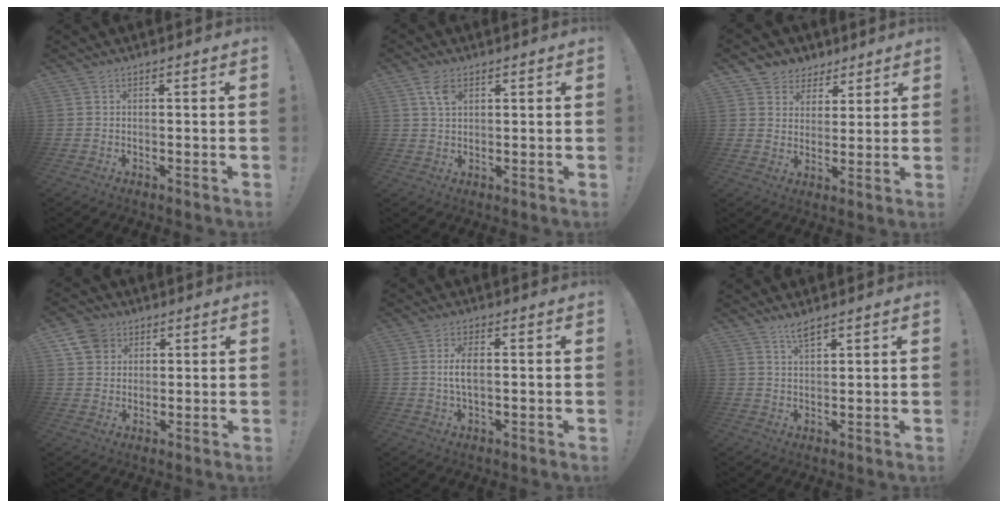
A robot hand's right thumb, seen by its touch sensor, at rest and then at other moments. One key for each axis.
{"total": 4.7, "fx": 2.4, "fy": 2.7, "fz": 3.0, "tx": -0.053, "ty": -0.003, "tz": 0.044}
{"total": 6.5, "fx": 3.7, "fy": 5.4, "fz": 0.4, "tx": -0.002, "ty": -0.028, "tz": 0.073}
{"total": 7.7, "fx": 3.8, "fy": 6.4, "fz": 2.0, "tx": -0.029, "ty": -0.020, "tz": 0.077}
{"total": 5.1, "fx": 0.3, "fy": 2.2, "fz": 4.6, "tx": -0.089, "ty": -0.002, "tz": -0.002}
{"total": 3.9, "fx": 3.0, "fy": 0.9, "fz": 2.3, "tx": -0.040, "ty": -0.016, "tz": 0.050}